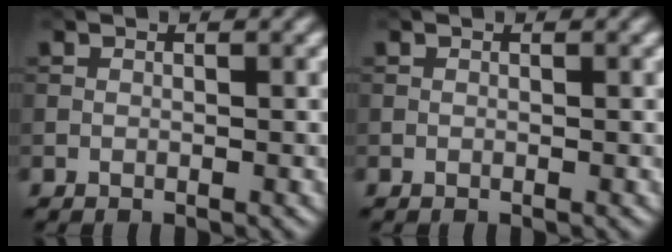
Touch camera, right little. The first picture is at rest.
{"total": 0.0}